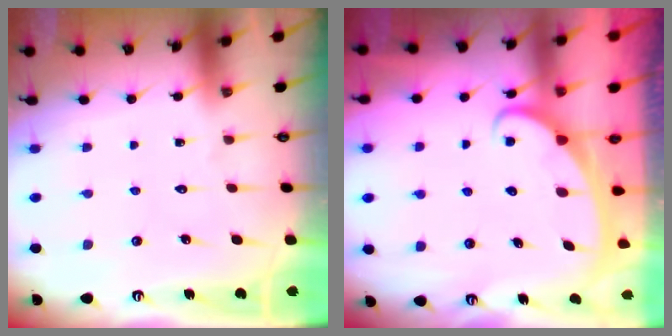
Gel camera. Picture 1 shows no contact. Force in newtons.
{"total": 2.4, "press": 2.4, "slide": 0.3}